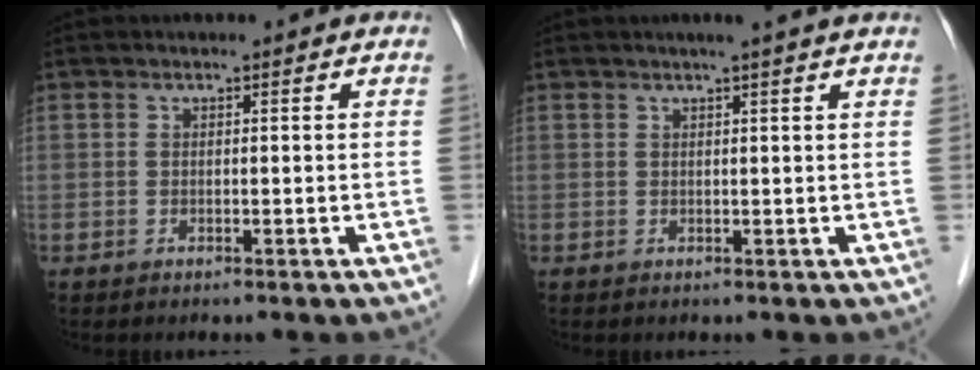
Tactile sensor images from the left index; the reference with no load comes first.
{"total": 2.9, "force": [2.3, -0.7, 1.6], "torque": [-0.021, 0.009, 0.030]}